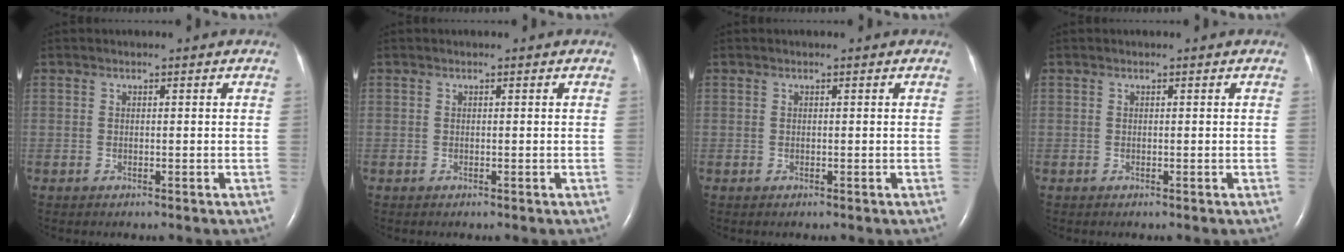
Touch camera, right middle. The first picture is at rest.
{"total": 0.0}
{"total": 0.0}
{"total": 0.0}